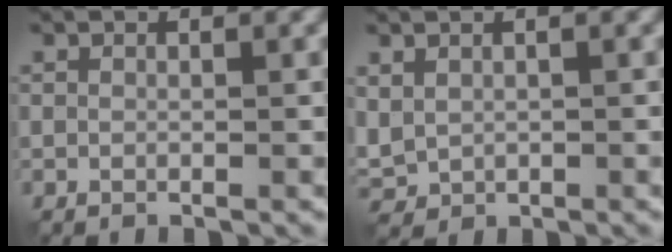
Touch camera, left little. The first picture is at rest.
{"total": 1.9, "force": [0.5, 1.5, 1.0], "torque": [-0.025, -0.004, 0.015]}